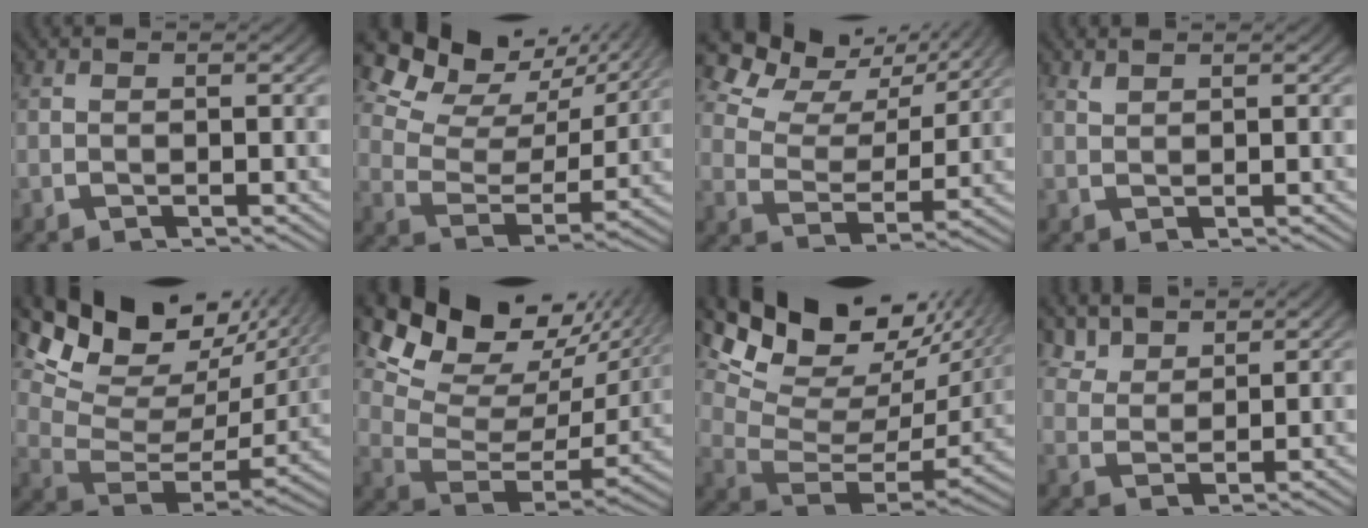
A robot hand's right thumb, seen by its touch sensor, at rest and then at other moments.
{"total": 8.3, "force": [4.7, 4.5, 5.2], "torque": [-0.082, 0.009, 0.074]}
{"total": 7.2, "force": [5.0, 3.6, 3.8], "torque": [-0.060, 0.009, 0.080]}
{"total": 0.9, "force": [0.9, 0.0, 0.0], "torque": [0.002, 0.000, 0.022]}
{"total": 11.5, "force": [4.5, 6.6, 8.2], "torque": [-0.144, -0.001, 0.071]}
{"total": 11.1, "force": [4.3, 6.5, 8.0], "torque": [-0.141, -0.004, 0.069]}
{"total": 13.0, "force": [4.7, 7.6, 9.4], "torque": [-0.159, -0.004, 0.072]}
{"total": 3.5, "force": [3.1, 1.2, 1.1], "torque": [-0.021, 0.001, 0.062]}